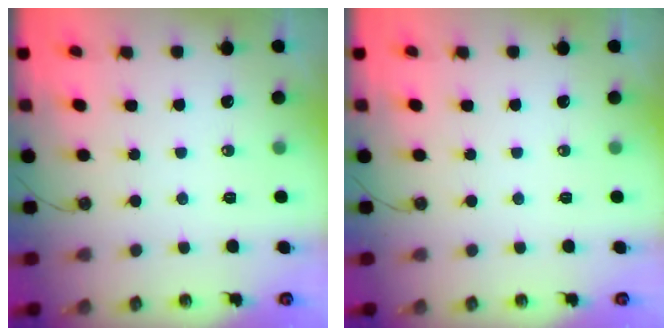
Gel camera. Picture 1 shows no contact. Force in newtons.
{"total": 0.0}